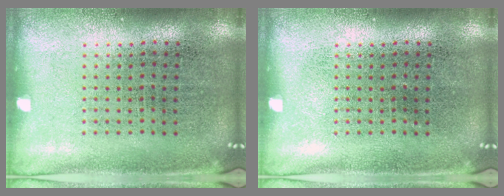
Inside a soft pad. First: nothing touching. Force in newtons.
{"total": 0.0}